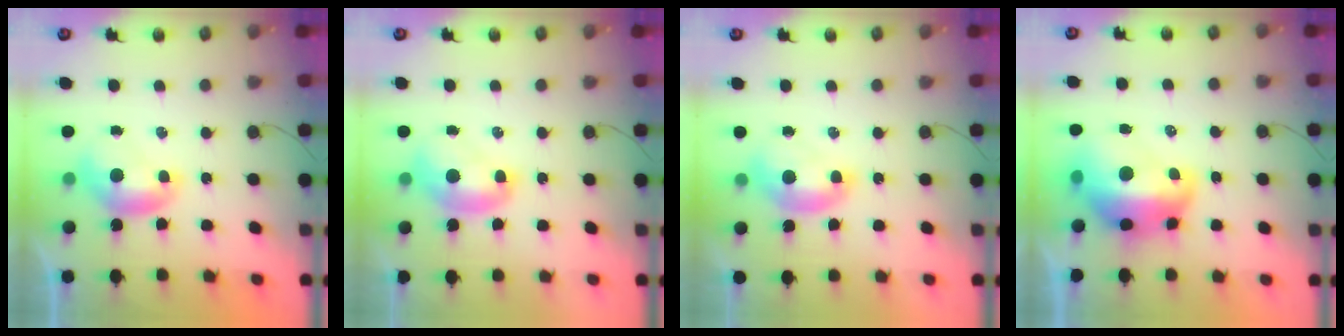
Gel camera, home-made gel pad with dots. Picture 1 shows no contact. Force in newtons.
{"total": 2.0, "press": 2.0, "slide": 0.0}
{"total": 2.0, "press": 2.0, "slide": 0.4}
{"total": 10.7, "press": 10.6, "slide": 1.3}